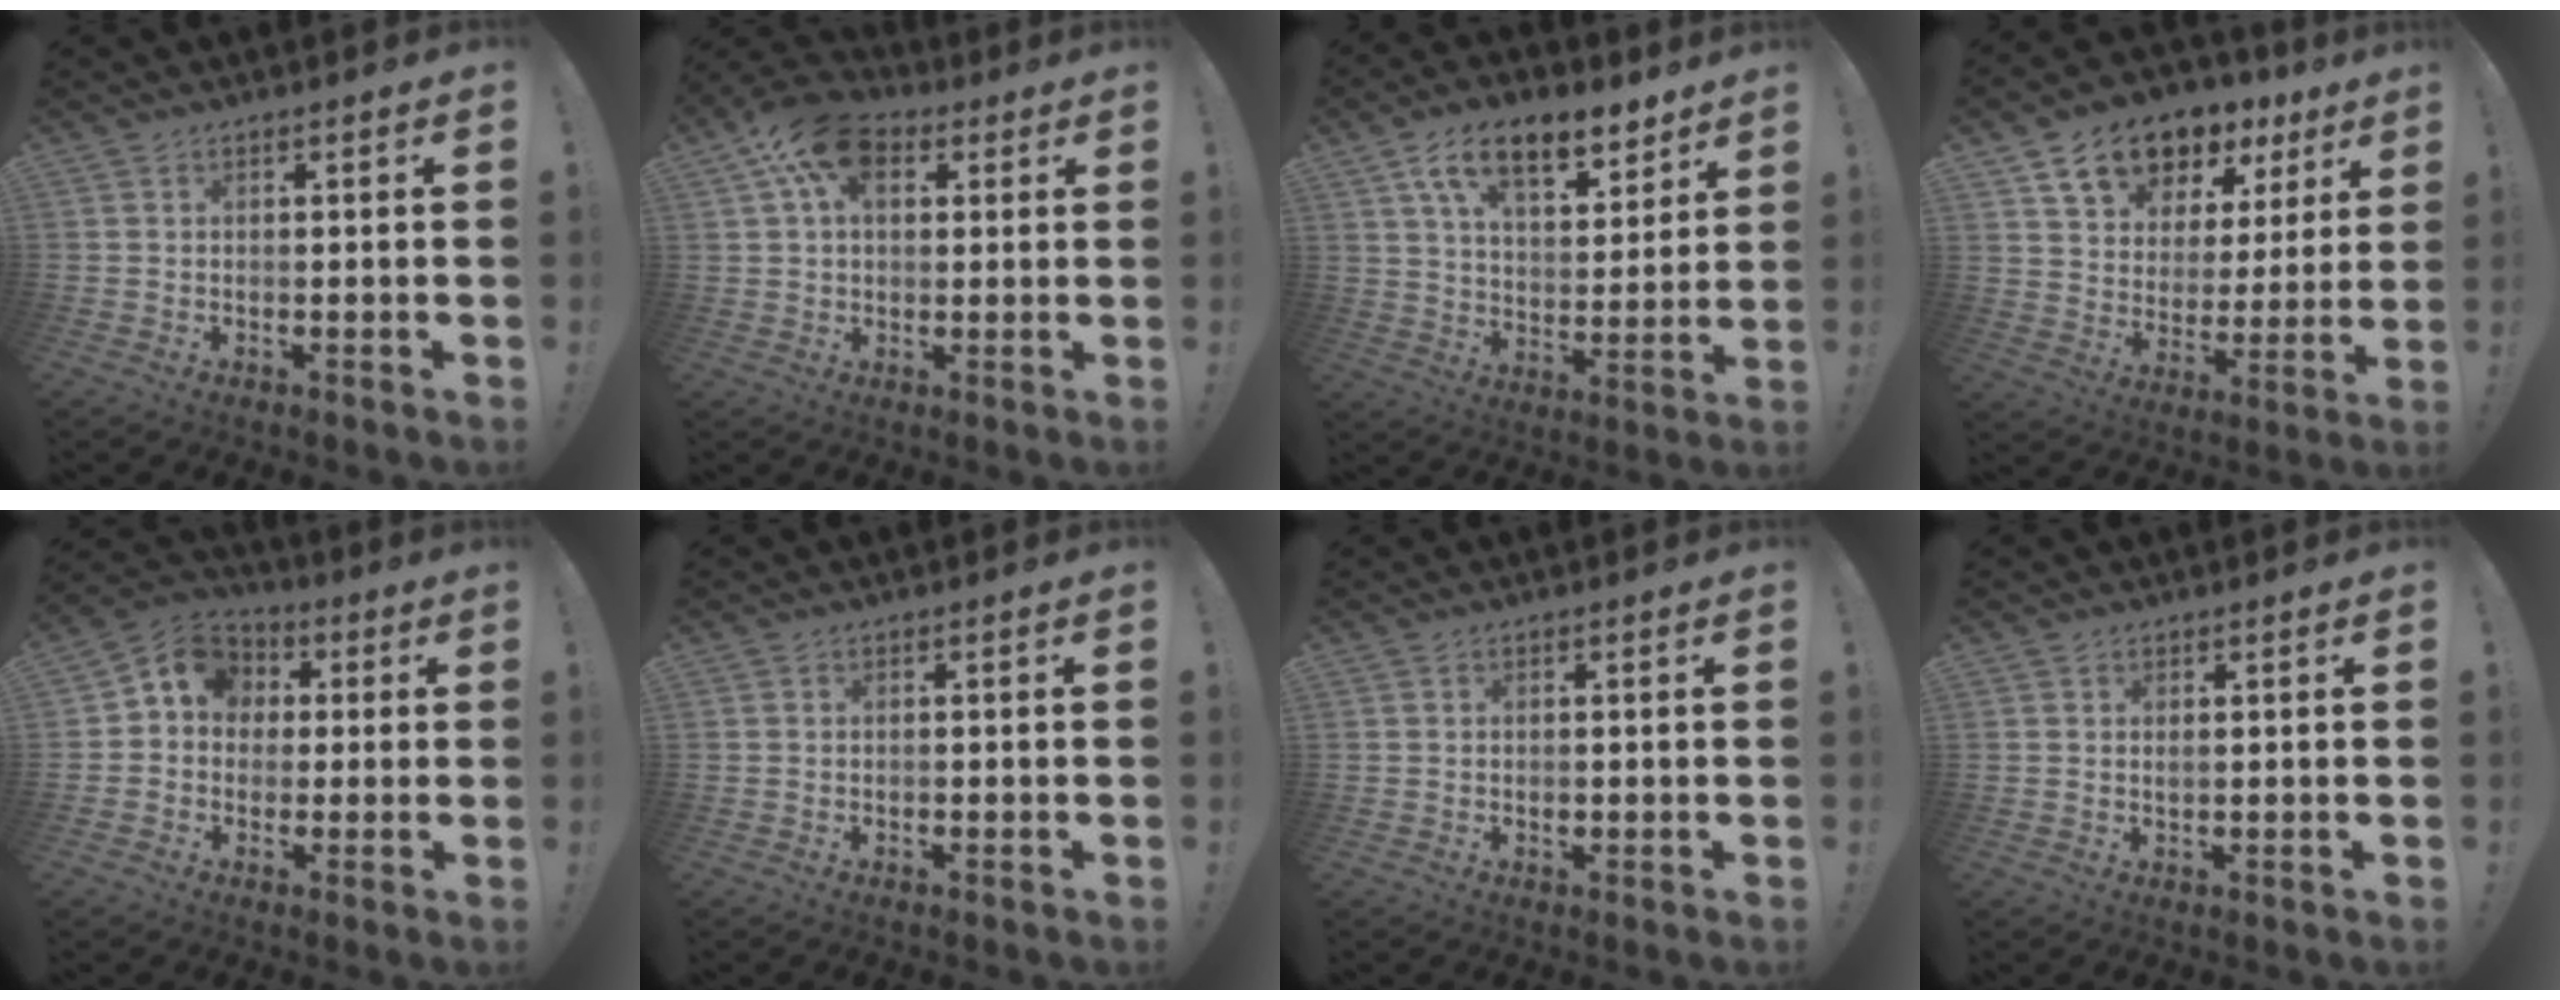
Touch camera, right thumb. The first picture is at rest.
{"total": 12.6, "force": [5.6, 8.1, 7.8], "torque": [-0.129, -0.011, 0.107]}
{"total": 14.7, "force": [9.5, 7.1, 8.7], "torque": [-0.145, -0.047, 0.170]}
{"total": 14.2, "force": [9.5, 8.6, 6.0], "torque": [-0.091, -0.062, 0.176]}
{"total": 8.9, "force": [0.8, 8.0, 3.8], "torque": [-0.048, 0.012, 0.021]}
{"total": 0.0}
{"total": 0.8, "force": [-0.2, 0.7, 0.4], "torque": [-0.004, 0.001, -0.005]}
{"total": 0.8, "force": [0.7, 0.3, 0.3], "torque": [0.002, -0.003, 0.012]}